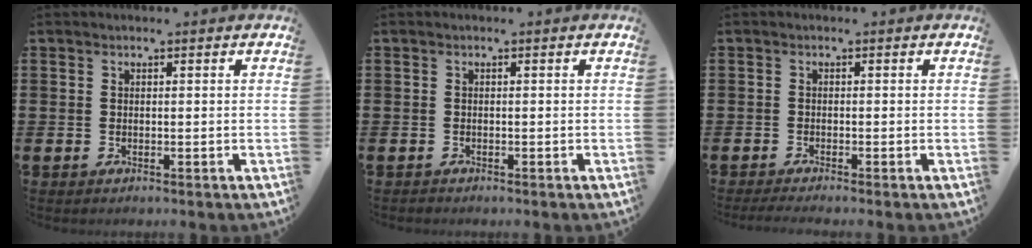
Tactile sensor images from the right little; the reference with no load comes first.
{"total": 0.0}
{"total": 0.9, "force": [-0.6, 0.0, 0.6], "torque": [-0.009, -0.002, -0.013]}